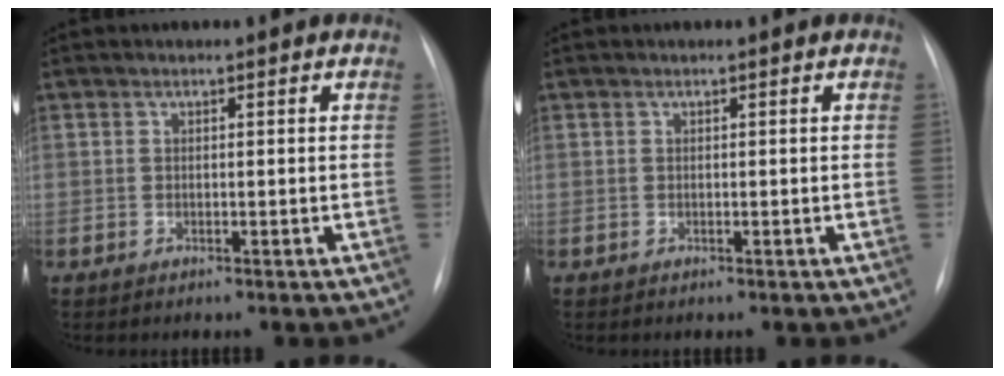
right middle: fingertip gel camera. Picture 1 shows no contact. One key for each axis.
{"total": 0.0}